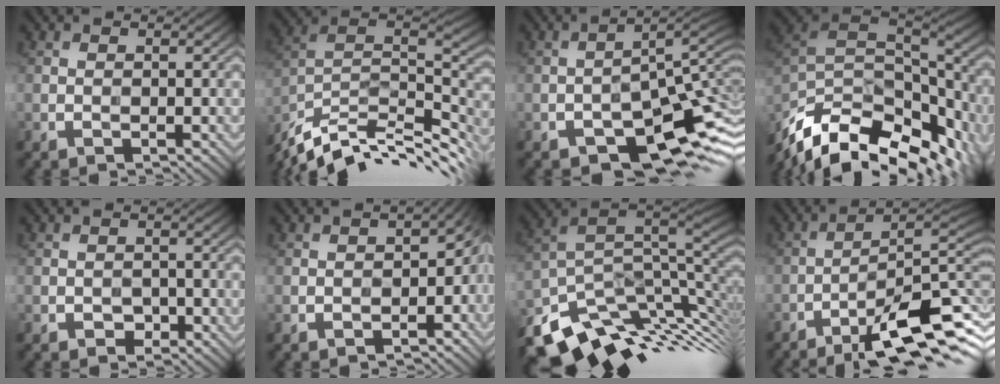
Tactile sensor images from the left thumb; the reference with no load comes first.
{"total": 13.7, "force": [-8.6, 5.2, 9.3], "torque": [-0.219, 0.008, -0.154]}
{"total": 10.3, "force": [-5.7, 3.6, 7.8], "torque": [-0.114, -0.005, -0.097]}
{"total": 15.4, "force": [-9.9, 6.7, 9.7], "torque": [-0.246, -0.021, -0.153]}
{"total": 1.8, "force": [-1.0, 1.1, 1.0], "torque": [-0.015, 0.002, -0.016]}
{"total": 7.1, "force": [-2.6, 4.4, 5.0], "torque": [-0.047, -0.027, -0.034]}
{"total": 13.5, "force": [-3.6, 7.7, 10.5], "torque": [-0.221, -0.010, -0.056]}
{"total": 12.7, "force": [-7.6, 2.1, 9.9], "torque": [-0.167, 0.008, -0.120]}